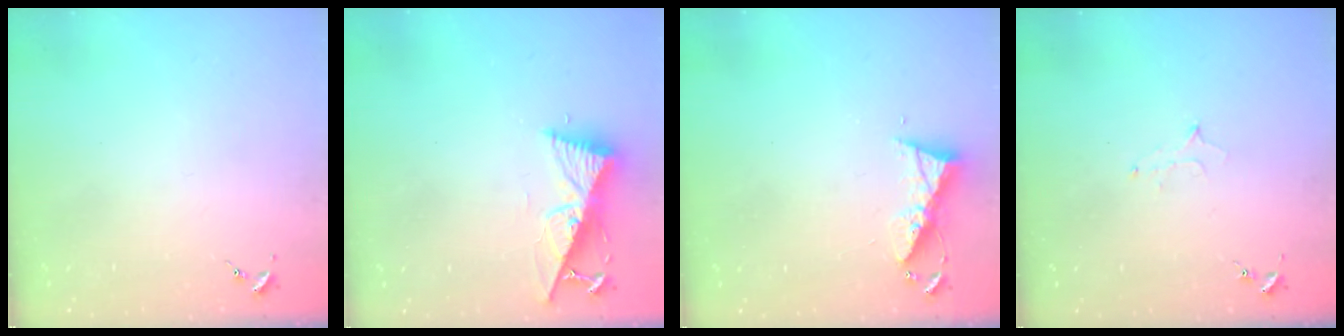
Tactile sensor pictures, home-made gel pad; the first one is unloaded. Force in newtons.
{"total": 10.6, "press": 10.5, "slide": 1.2}
{"total": 7.4, "press": 7.4, "slide": 0.4}
{"total": 5.8, "press": 5.7, "slide": 0.6}